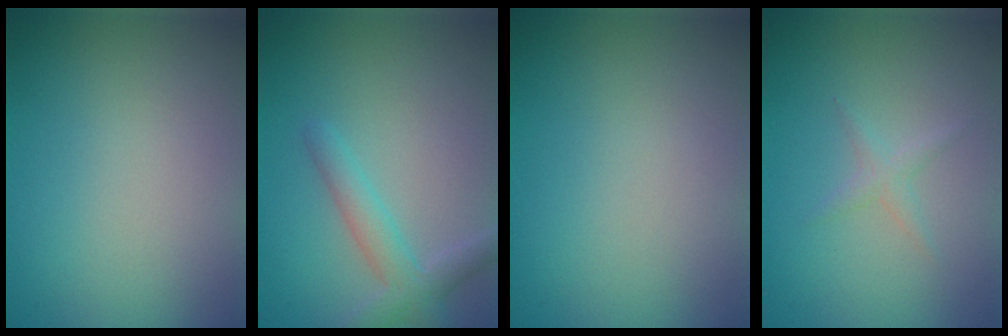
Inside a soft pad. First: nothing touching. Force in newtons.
{"total": 2.8, "press": 2.8, "slide": 0.1}
{"total": 0.0}
{"total": 1.1, "press": 1.1, "slide": 0.1}